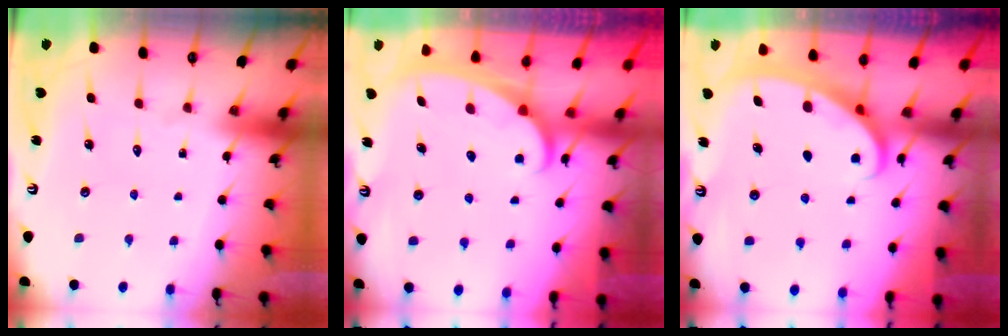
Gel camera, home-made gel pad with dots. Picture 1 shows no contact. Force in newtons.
{"total": 2.5, "press": 2.5, "slide": 0.3}
{"total": 2.6, "press": 2.5, "slide": 0.4}